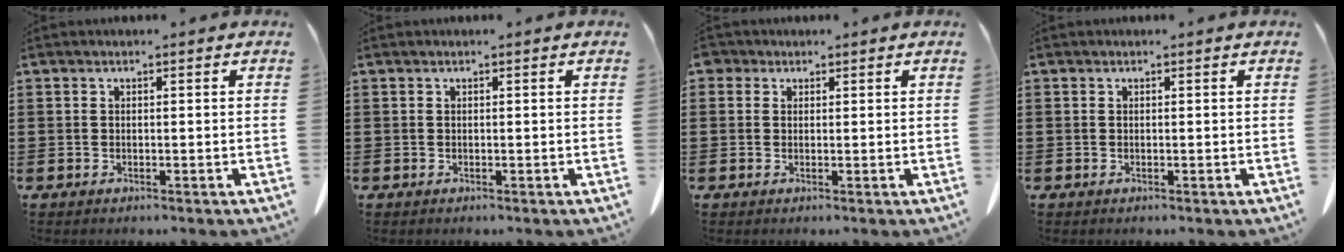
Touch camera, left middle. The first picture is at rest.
{"total": 0.0}
{"total": 1.4, "force": [0.8, 1.1, 0.4], "torque": [-0.012, 0.007, 0.015]}
{"total": 0.0}